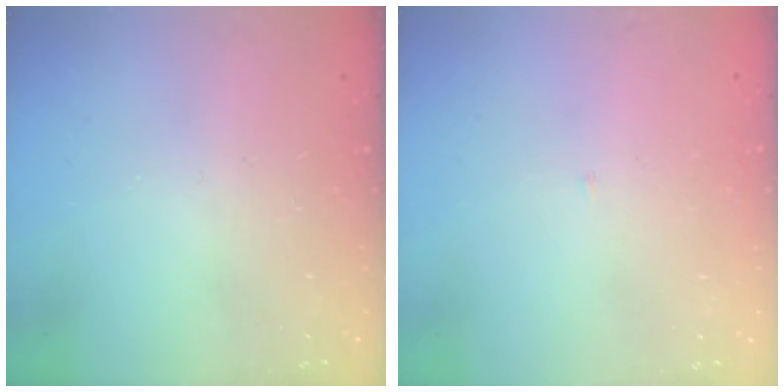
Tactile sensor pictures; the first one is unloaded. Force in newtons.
{"total": 2.0, "press": 2.0, "slide": 0.2}